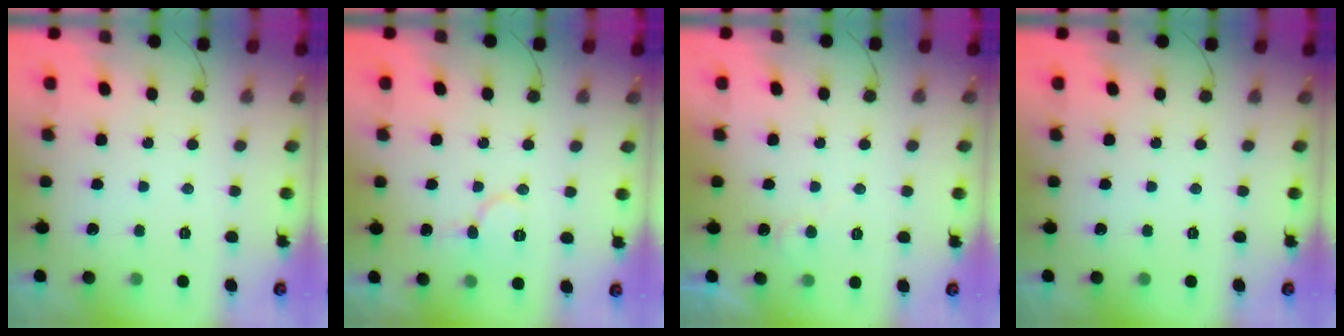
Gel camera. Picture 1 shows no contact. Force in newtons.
{"total": 8.3, "press": 8.2, "slide": 0.7}
{"total": 5.0, "press": 4.9, "slide": 0.6}
{"total": 0.0}